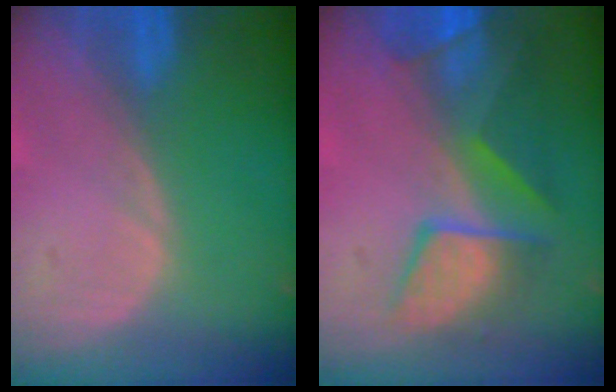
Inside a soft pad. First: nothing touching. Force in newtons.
{"total": 9.7, "press": 8.4, "slide": 4.7}